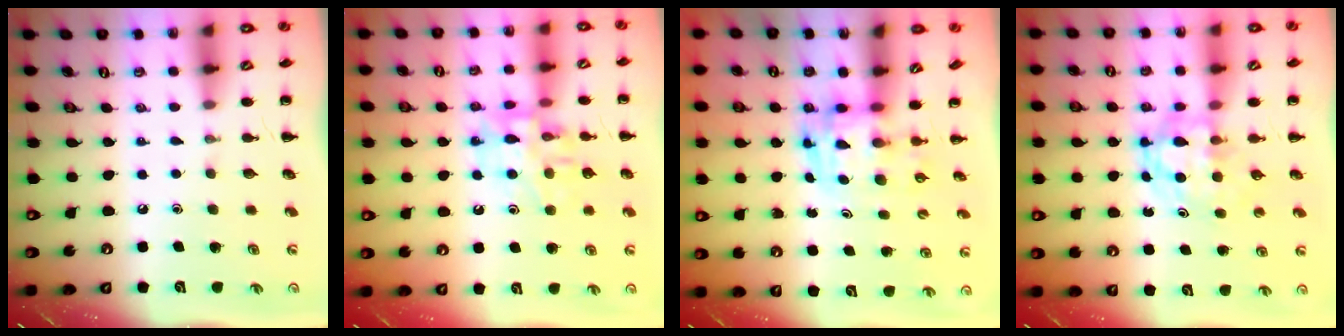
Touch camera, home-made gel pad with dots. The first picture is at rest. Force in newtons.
{"total": 13.4, "press": 13.3, "slide": 1.7}
{"total": 3.4, "press": 3.4, "slide": 0.6}
{"total": 4.3, "press": 4.2, "slide": 0.9}